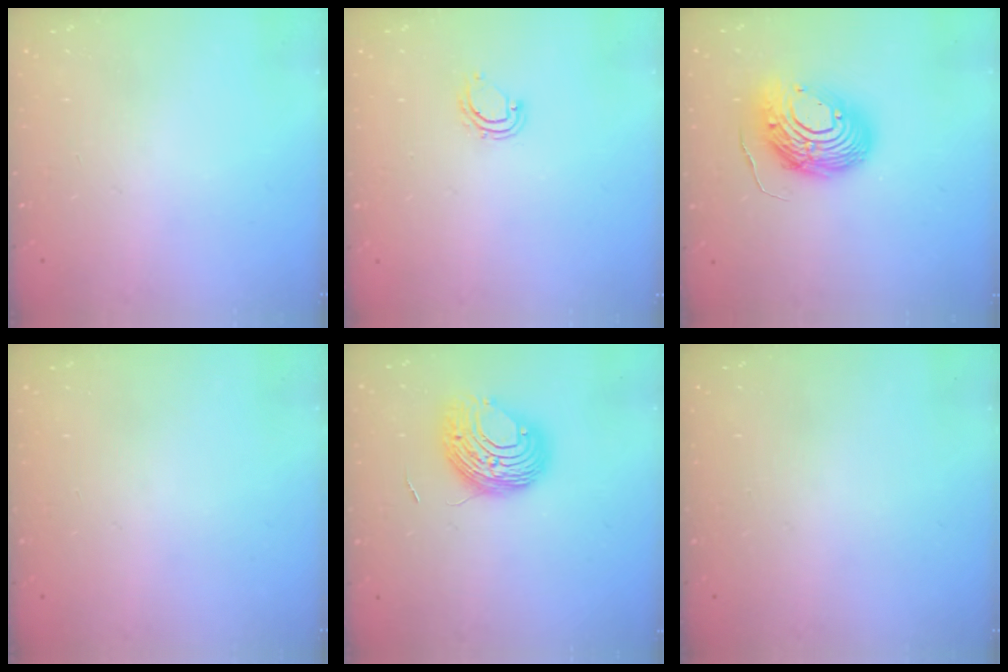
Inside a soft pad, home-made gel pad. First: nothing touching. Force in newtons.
{"total": 5.0, "press": 5.0, "slide": 0.2}
{"total": 14.7, "press": 14.6, "slide": 1.4}
{"total": 0.0}
{"total": 9.5, "press": 9.5, "slide": 0.7}
{"total": 0.0}